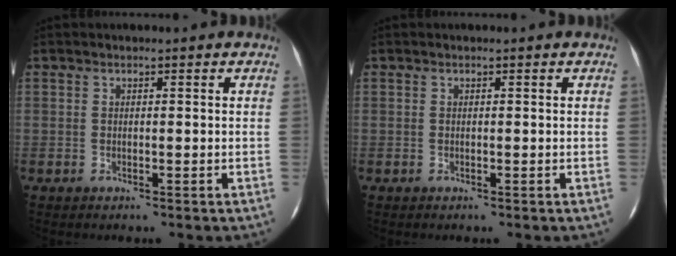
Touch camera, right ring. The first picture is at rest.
{"total": 0.0}